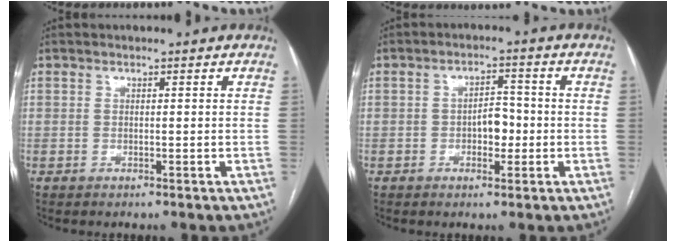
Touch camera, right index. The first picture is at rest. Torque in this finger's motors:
{"motor_torque": [0.81, 0.24, 0.05, 0.05]}